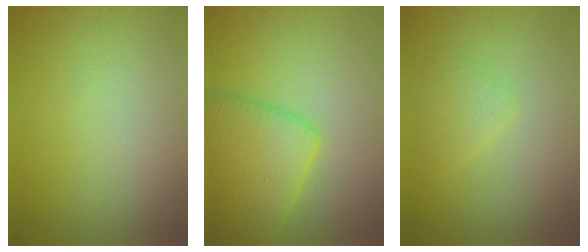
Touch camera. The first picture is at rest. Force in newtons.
{"total": 6.5, "press": 6.5, "slide": 0.3}
{"total": 1.7, "press": 1.7, "slide": 0.1}